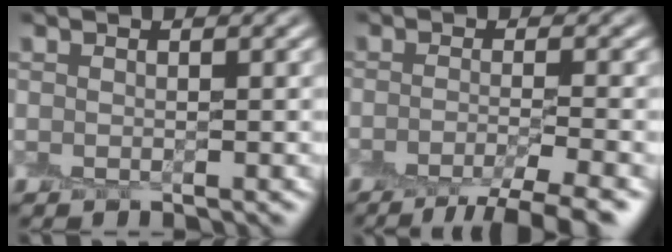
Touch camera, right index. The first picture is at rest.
{"total": 4.6, "force": [-3.1, 0.6, 3.3], "torque": [-0.042, -0.007, -0.054]}